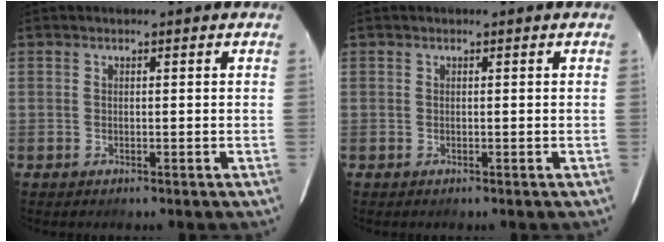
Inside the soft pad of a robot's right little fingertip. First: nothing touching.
{"total": 0.0}